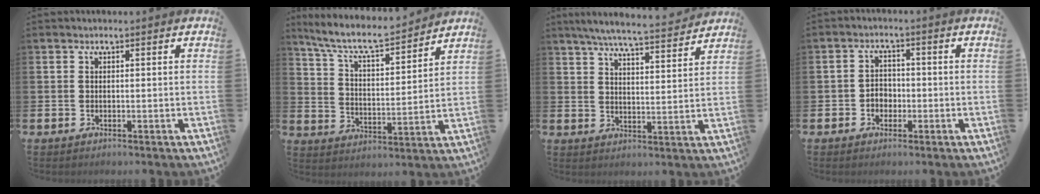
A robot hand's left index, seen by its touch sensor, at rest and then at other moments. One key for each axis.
{"total": 7.9, "fx": 7.3, "fy": 1.3, "fz": 2.9, "tx": -0.095, "ty": -0.048, "tz": 0.126}
{"total": 6.3, "fx": 5.9, "fy": 0.1, "fz": 2.2, "tx": -0.054, "ty": -0.041, "tz": 0.100}
{"total": 2.6, "fx": -0.9, "fy": 2.1, "fz": 1.2, "tx": -0.014, "ty": 0.002, "tz": -0.024}